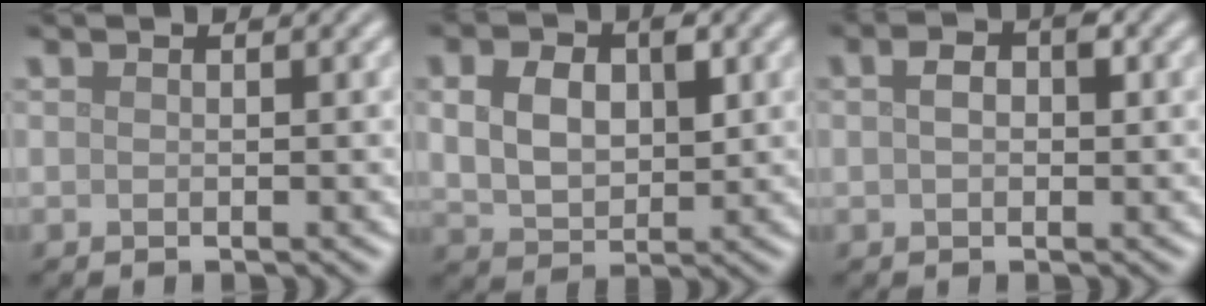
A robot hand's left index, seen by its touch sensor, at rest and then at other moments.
{"total": 4.8, "force": [1.0, 3.2, 3.4], "torque": [-0.067, -0.001, 0.019]}
{"total": 2.5, "force": [0.4, 1.5, 2.0], "torque": [-0.032, 0.003, 0.007]}